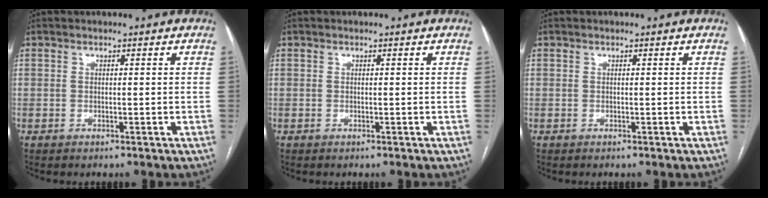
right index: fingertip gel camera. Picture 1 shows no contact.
{"total": 0.0}
{"total": 0.0}